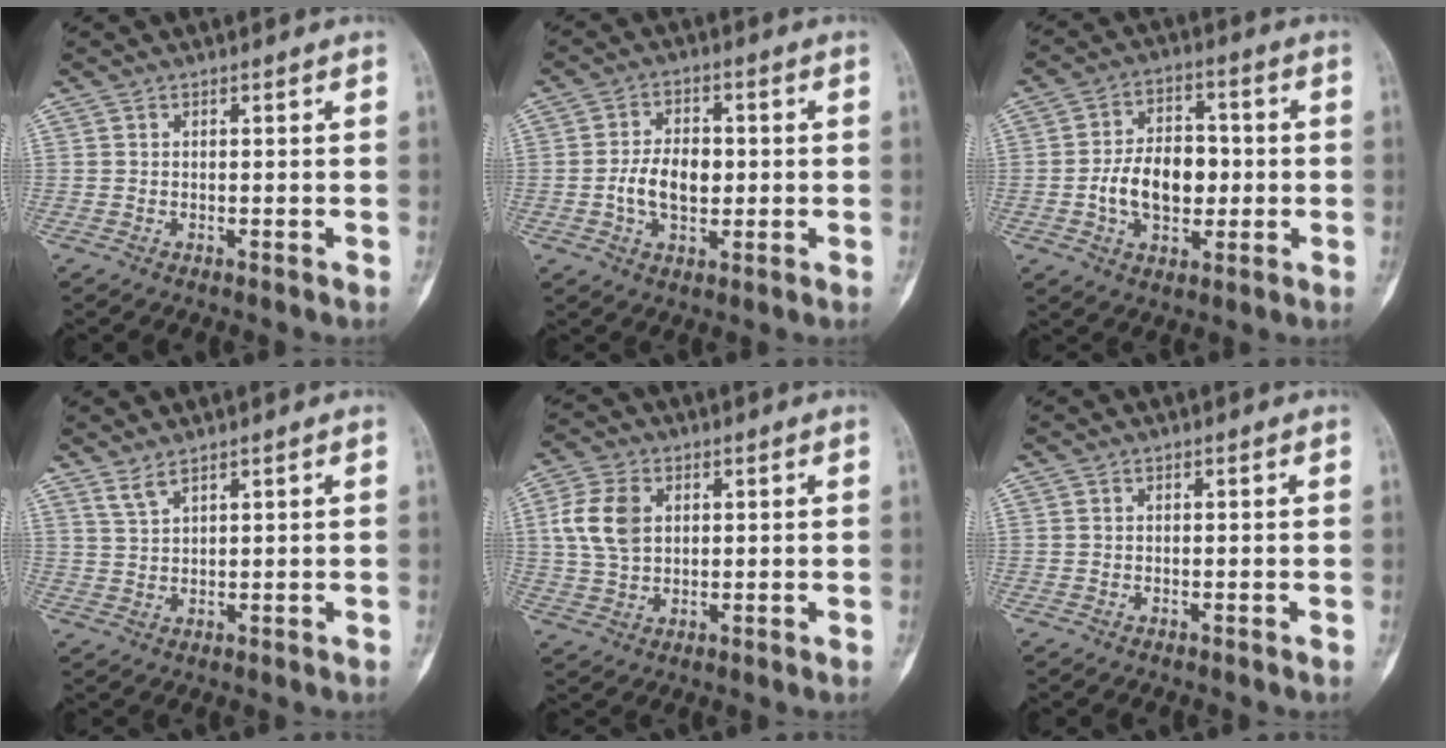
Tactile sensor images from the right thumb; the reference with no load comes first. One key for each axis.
{"total": 7.9, "fx": -0.6, "fy": 5.0, "fz": 6.2, "tx": -0.099, "ty": 0.009, "tz": -0.012}
{"total": 11.7, "fx": -1.2, "fy": 7.6, "fz": 8.8, "tx": -0.121, "ty": 0.020, "tz": -0.022}
{"total": 2.6, "fx": 2.2, "fy": 0.6, "fz": 1.3, "tx": -0.029, "ty": -0.013, "tz": 0.051}
{"total": 8.8, "fx": 2.0, "fy": 6.1, "fz": 6.0, "tx": -0.118, "ty": 0.002, "tz": 0.042}
{"total": 0.0}